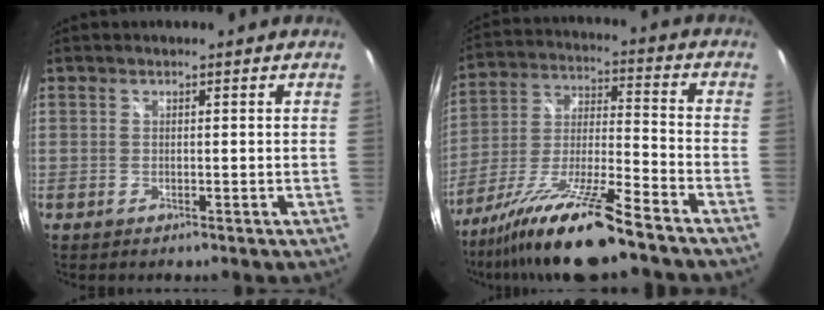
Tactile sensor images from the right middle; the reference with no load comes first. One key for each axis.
{"total": 17.5, "fx": -13.2, "fy": 0.8, "fz": 11.5, "tx": -0.221, "ty": -0.027, "tz": -0.237}